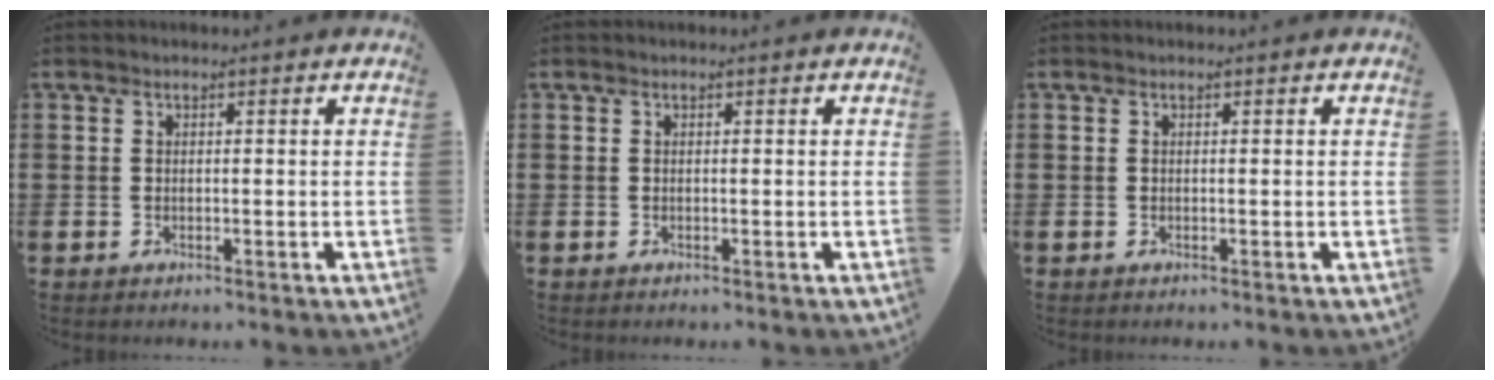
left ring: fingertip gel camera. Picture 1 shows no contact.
{"total": 0.0}
{"total": 0.0}